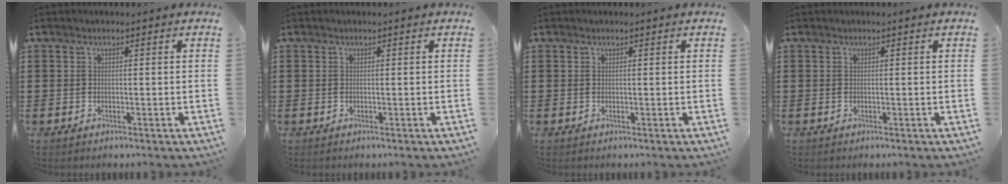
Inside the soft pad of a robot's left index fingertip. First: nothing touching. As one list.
[{"total": 0.0}, {"total": 0.0}, {"total": 0.0}]